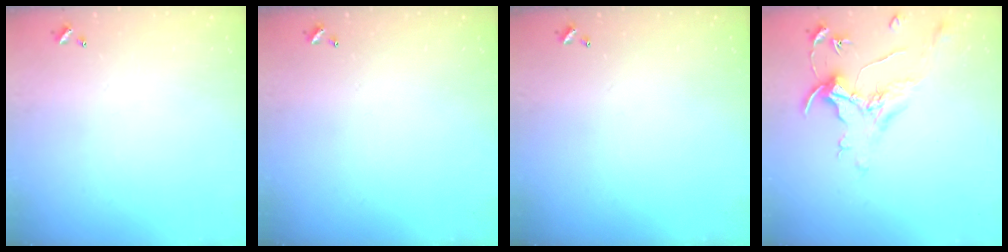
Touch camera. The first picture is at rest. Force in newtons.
{"total": 0.0}
{"total": 0.0}
{"total": 1.5, "press": 1.3, "slide": 0.7}